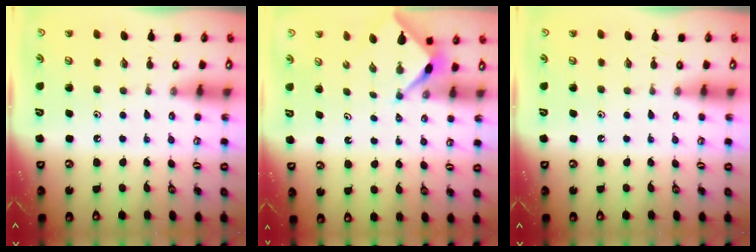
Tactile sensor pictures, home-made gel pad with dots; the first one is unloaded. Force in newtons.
{"total": 3.4, "press": 3.4, "slide": 0.3}
{"total": 0.0}